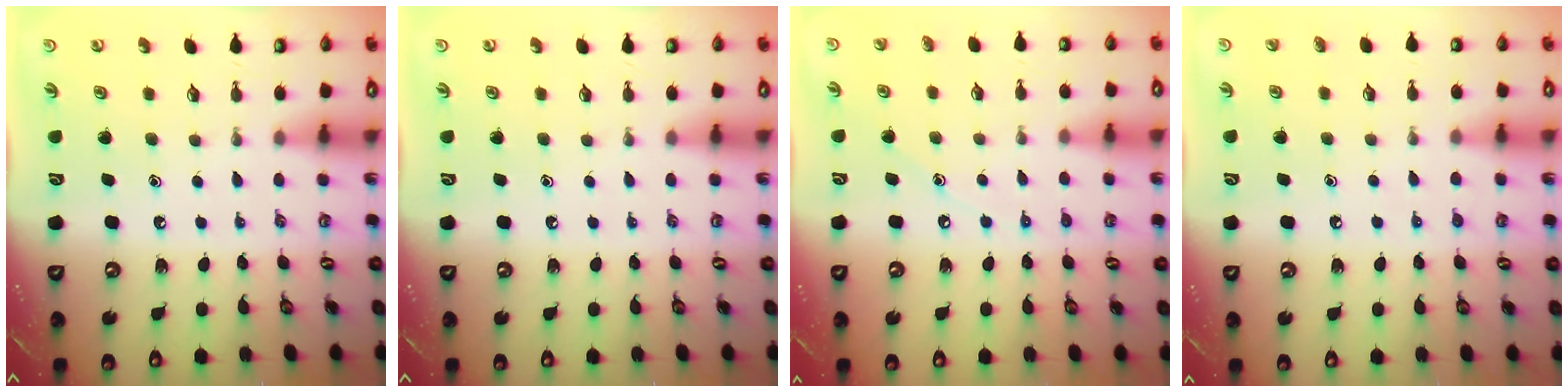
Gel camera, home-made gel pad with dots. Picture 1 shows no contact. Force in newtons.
{"total": 0.0}
{"total": 4.3, "press": 4.3, "slide": 0.5}
{"total": 5.5, "press": 5.5, "slide": 0.6}